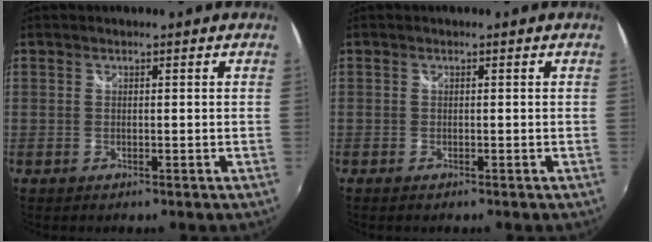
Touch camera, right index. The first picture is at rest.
{"total": 0.6, "force": [-0.5, 0.3, 0.2], "torque": [-0.007, -0.003, -0.010]}